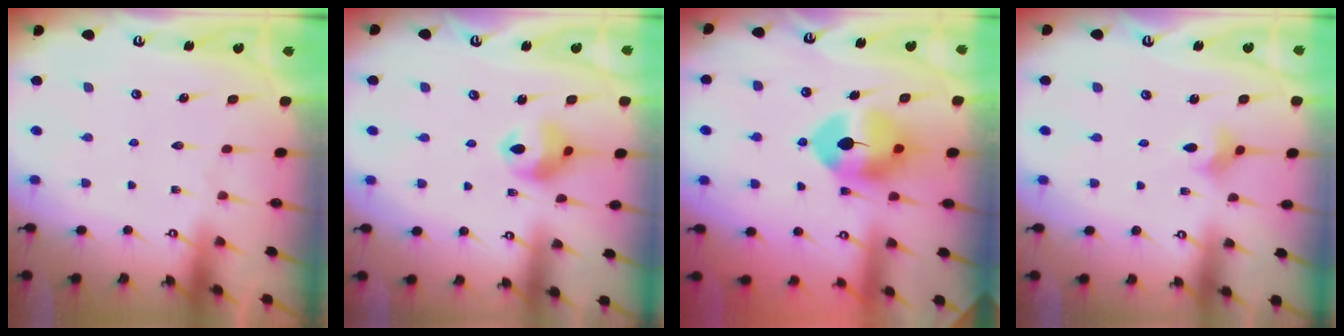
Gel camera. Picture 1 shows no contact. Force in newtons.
{"total": 10.3, "press": 10.2, "slide": 1.8}
{"total": 10.4, "press": 10.3, "slide": 1.3}
{"total": 2.7, "press": 2.7, "slide": 0.5}